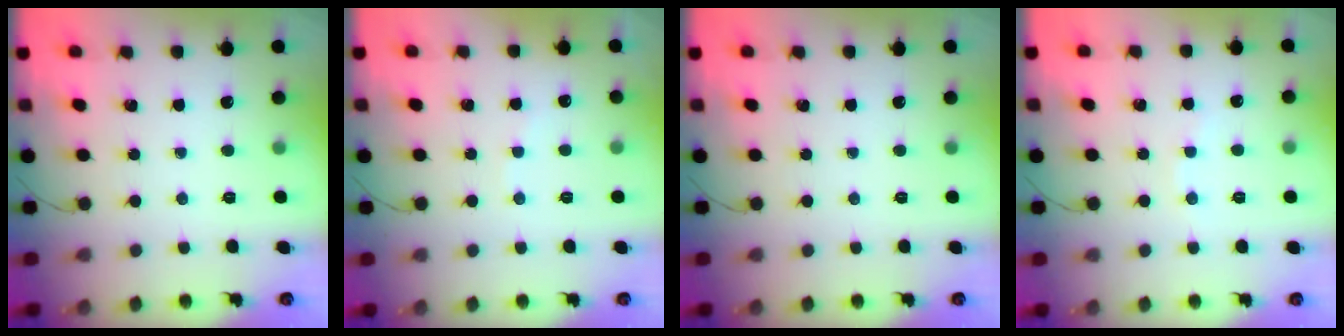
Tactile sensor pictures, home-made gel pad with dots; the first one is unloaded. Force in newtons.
{"total": 4.9, "press": 4.8, "slide": 0.7}
{"total": 0.0}
{"total": 2.3, "press": 2.1, "slide": 0.7}